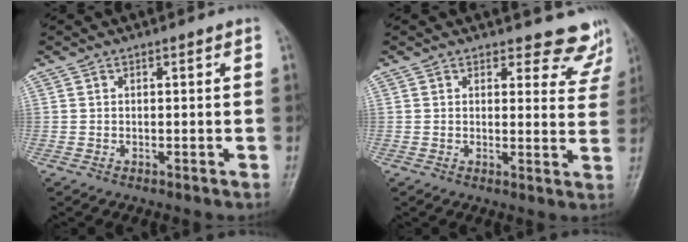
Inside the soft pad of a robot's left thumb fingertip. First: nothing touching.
{"total": 7.9, "force": [7.4, 2.8, 0.0], "torque": [0.048, -0.054, 0.057]}